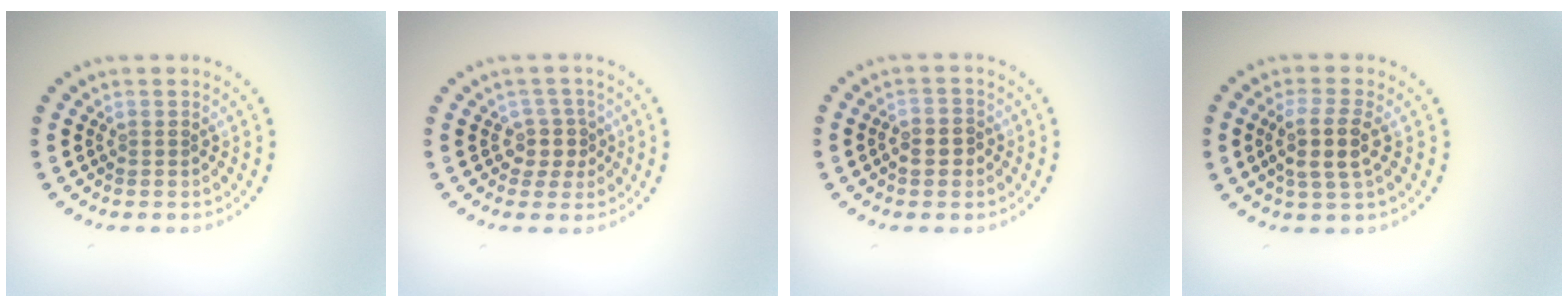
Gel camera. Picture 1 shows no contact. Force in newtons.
{"total": 2.1, "press": 1.7, "slide": 1.3}
{"total": 1.7, "press": 1.7, "slide": 0.3}
{"total": 3.3, "press": 3.0, "slide": 1.5}